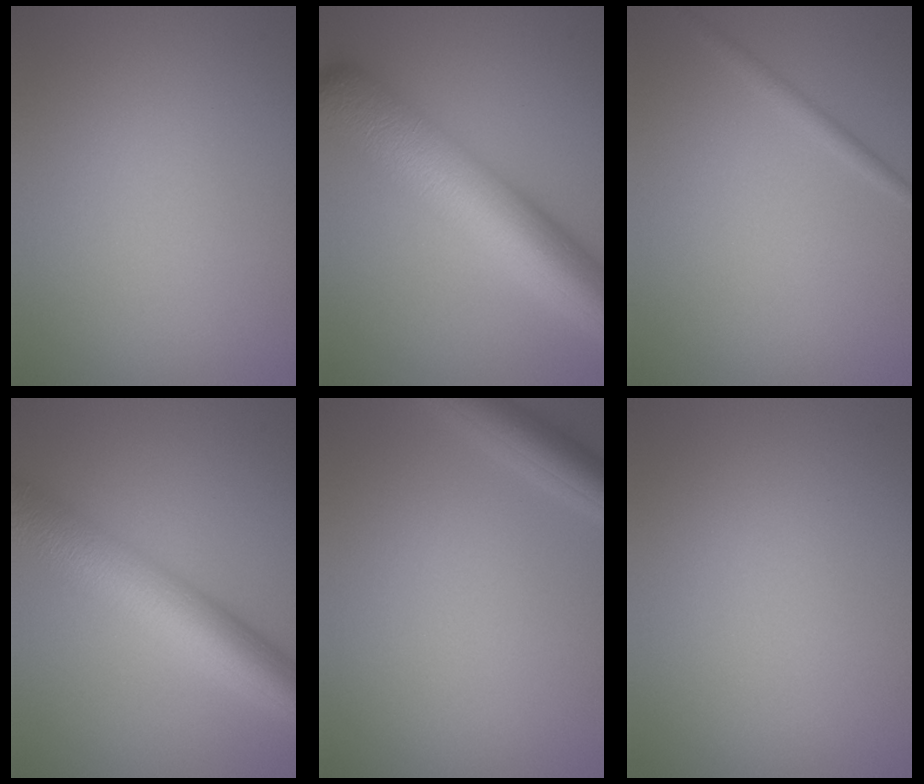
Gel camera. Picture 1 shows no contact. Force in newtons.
{"total": 10.5, "press": 10.5, "slide": 0.3}
{"total": 1.1, "press": 1.1, "slide": 0.0}
{"total": 9.1, "press": 9.1, "slide": 0.1}
{"total": 3.4, "press": 3.4, "slide": 0.2}
{"total": 0.0}